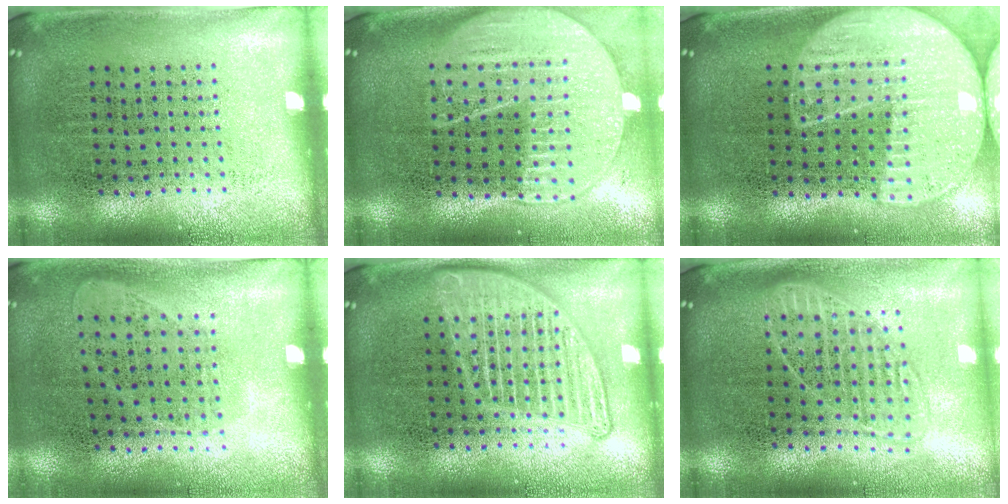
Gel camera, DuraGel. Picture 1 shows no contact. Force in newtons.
{"total": 2.0, "press": 1.9, "slide": 0.8}
{"total": 2.2, "press": 1.9, "slide": 1.0}
{"total": 1.0, "press": 0.9, "slide": 0.4}
{"total": 1.8, "press": 1.8, "slide": 0.3}
{"total": 1.7, "press": 1.4, "slide": 1.0}